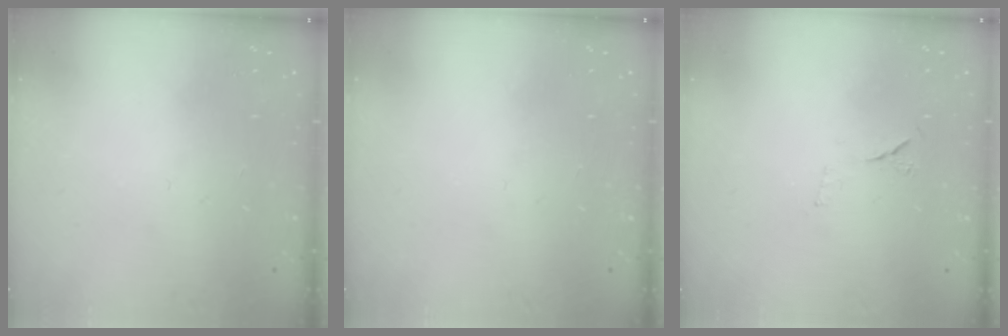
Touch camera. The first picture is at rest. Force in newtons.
{"total": 0.0}
{"total": 6.2, "press": 6.2, "slide": 0.9}